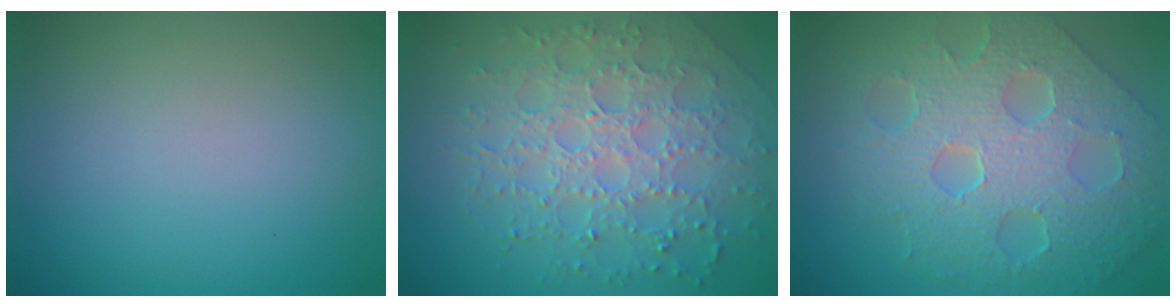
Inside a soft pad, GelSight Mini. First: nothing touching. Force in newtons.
{"total": 7.6, "press": 5.4, "slide": 5.3}
{"total": 9.7, "press": 6.8, "slide": 6.9}